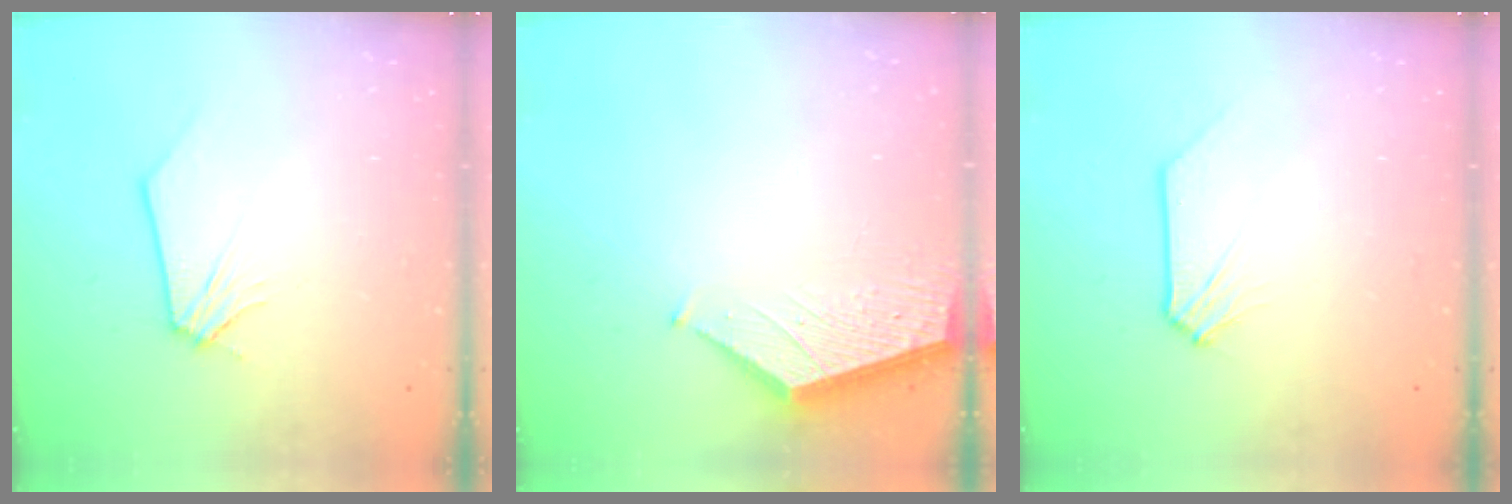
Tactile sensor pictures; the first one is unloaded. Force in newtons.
{"total": 3.5, "press": 3.5, "slide": 0.4}
{"total": 0.0}